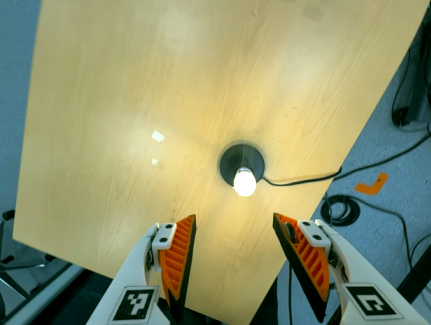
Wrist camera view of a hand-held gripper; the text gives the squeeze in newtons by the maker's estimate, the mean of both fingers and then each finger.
{"total": 0.0}